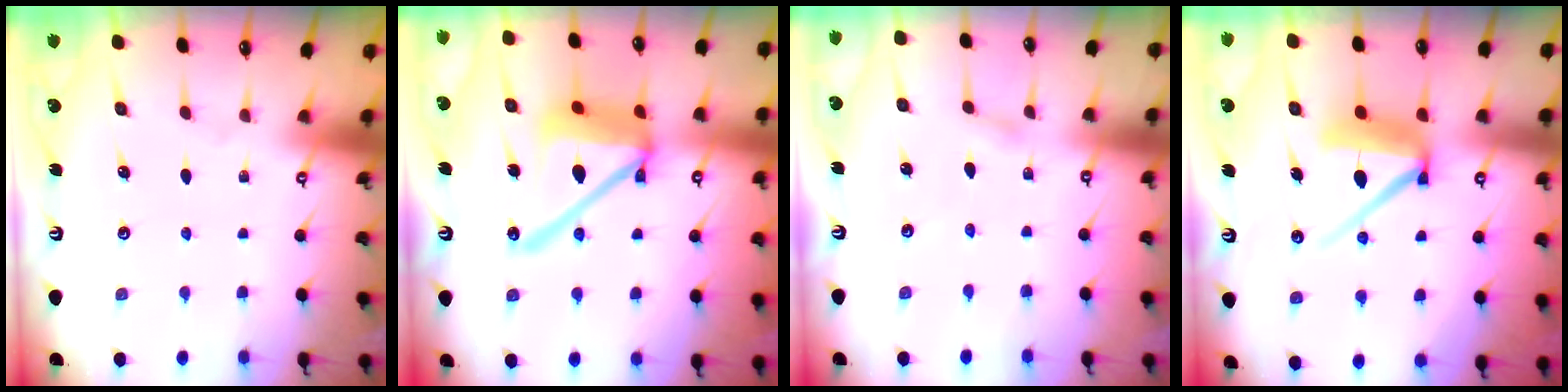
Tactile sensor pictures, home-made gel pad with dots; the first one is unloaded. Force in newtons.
{"total": 17.4, "press": 17.3, "slide": 1.8}
{"total": 1.9, "press": 1.9, "slide": 0.2}
{"total": 10.3, "press": 10.2, "slide": 1.1}